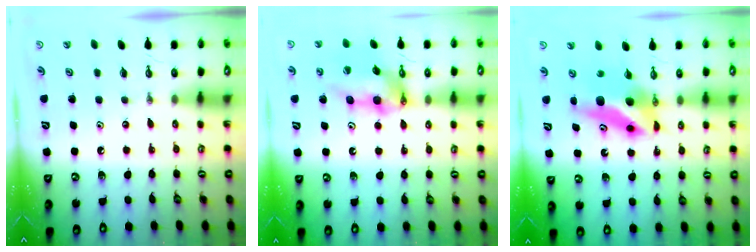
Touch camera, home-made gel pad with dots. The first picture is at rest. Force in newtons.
{"total": 13.6, "press": 13.5, "slide": 1.4}
{"total": 7.1, "press": 7.0, "slide": 0.8}